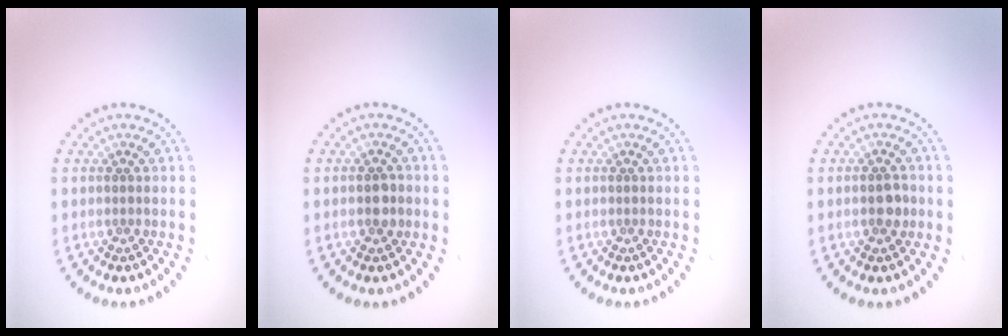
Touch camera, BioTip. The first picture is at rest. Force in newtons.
{"total": 1.7, "press": 1.7, "slide": 0.1}
{"total": 0.0}
{"total": 1.8, "press": 1.8, "slide": 0.1}